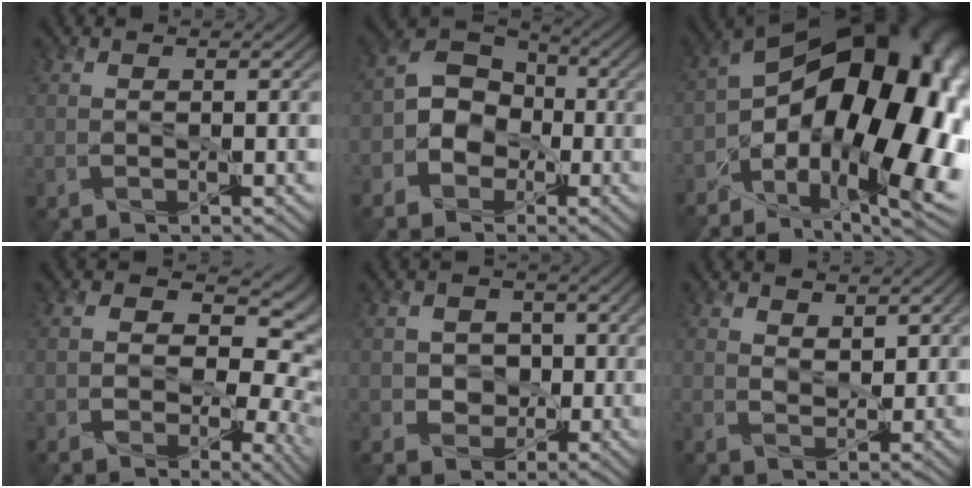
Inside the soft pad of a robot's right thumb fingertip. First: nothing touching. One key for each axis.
{"total": 7.3, "fx": -2.6, "fy": 5.7, "fz": 3.7, "tx": -0.061, "ty": 0.000, "tz": -0.068}
{"total": 20.9, "fx": -4.1, "fy": 11.9, "fz": 16.7, "tx": -0.236, "ty": -0.034, "tz": -0.035}
{"total": 11.9, "fx": -0.5, "fy": 8.8, "fz": 7.9, "tx": -0.103, "ty": -0.004, "tz": -0.019}
{"total": 4.6, "fx": 0.2, "fy": 4.1, "fz": 2.0, "tx": -0.045, "ty": 0.003, "tz": 0.001}
{"total": 2.8, "fx": 1.8, "fy": 1.5, "fz": 1.5, "tx": -0.037, "ty": -0.005, "tz": 0.028}